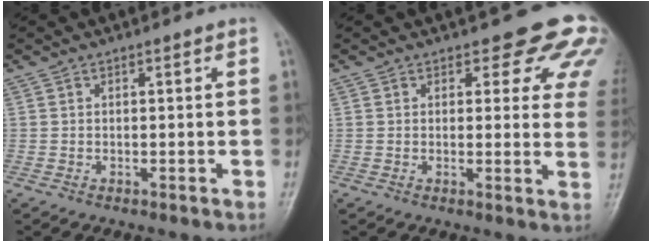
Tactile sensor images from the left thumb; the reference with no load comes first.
{"total": 11.2, "force": [7.9, 4.9, 6.2], "torque": [-0.017, -0.036, 0.068]}